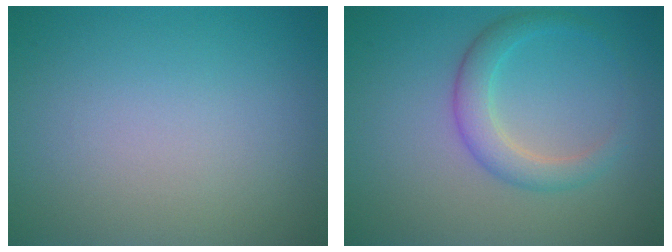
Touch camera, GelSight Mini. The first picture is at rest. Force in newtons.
{"total": 2.9, "press": 2.9, "slide": 0.1}